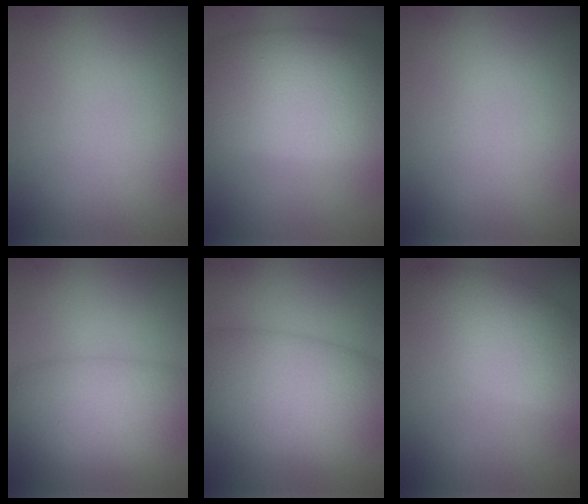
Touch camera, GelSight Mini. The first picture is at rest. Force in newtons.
{"total": 11.3, "press": 11.3, "slide": 0.6}
{"total": 0.0}
{"total": 7.6, "press": 7.6, "slide": 0.6}
{"total": 12.0, "press": 12.0, "slide": 0.5}
{"total": 6.1, "press": 6.0, "slide": 0.3}